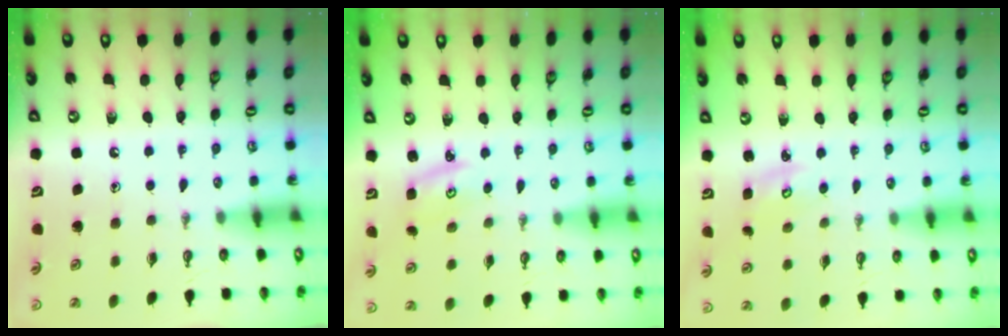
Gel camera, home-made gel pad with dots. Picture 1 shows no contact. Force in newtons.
{"total": 3.4, "press": 3.4, "slide": 0.4}
{"total": 3.1, "press": 3.0, "slide": 0.4}